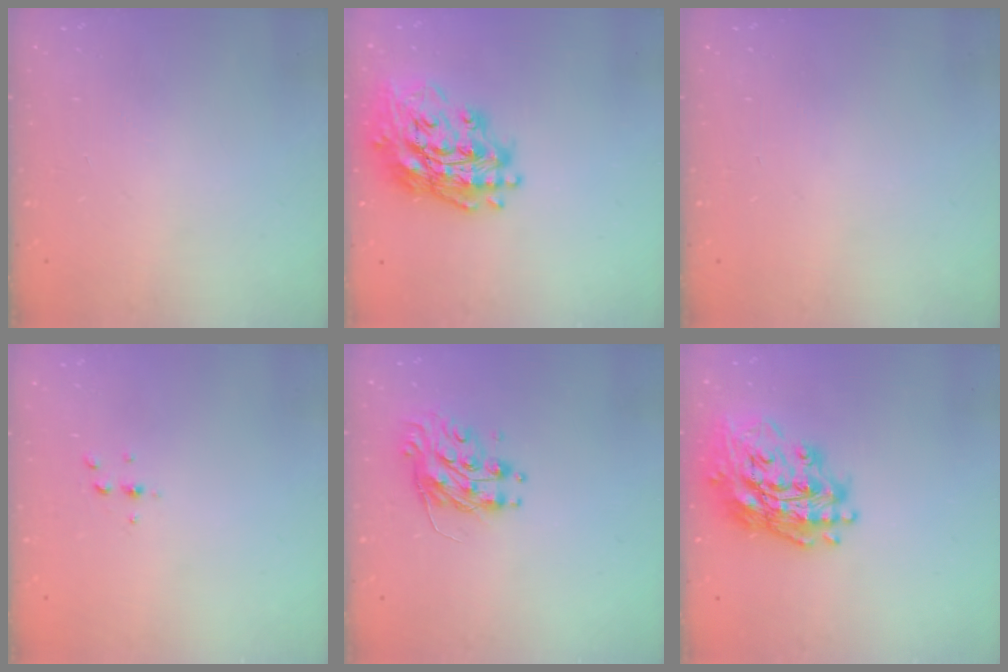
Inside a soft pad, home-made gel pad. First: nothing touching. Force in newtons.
{"total": 19.7, "press": 19.5, "slide": 2.7}
{"total": 0.0}
{"total": 2.5, "press": 2.4, "slide": 0.2}
{"total": 9.2, "press": 9.2, "slide": 0.3}
{"total": 19.7, "press": 19.5, "slide": 2.7}